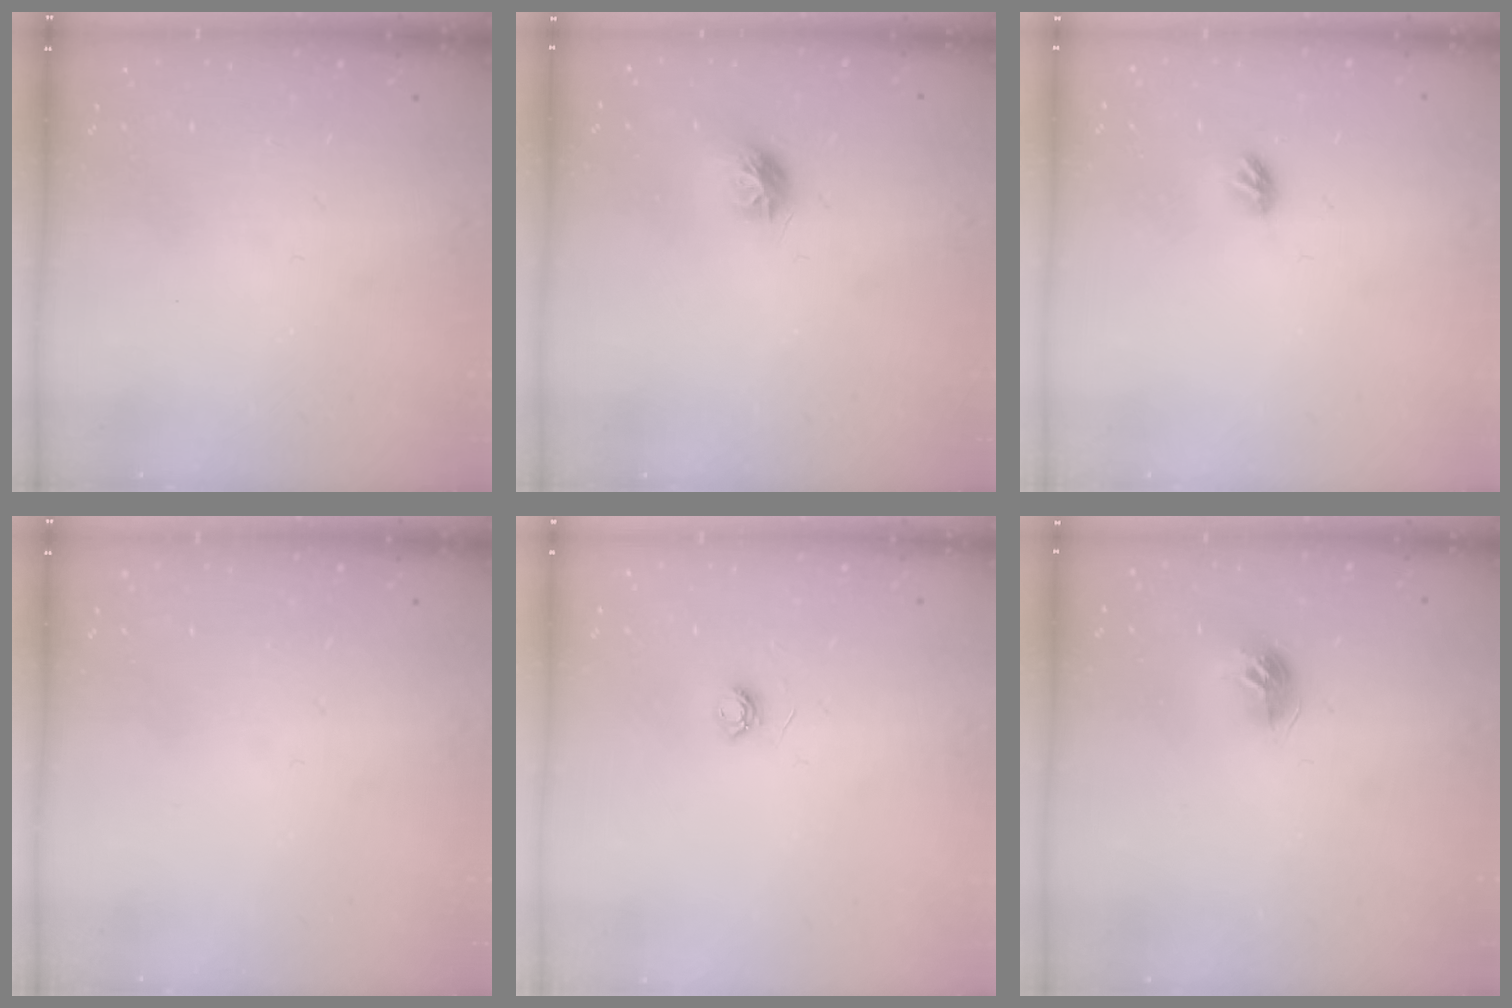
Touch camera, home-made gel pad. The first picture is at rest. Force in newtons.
{"total": 8.1, "press": 8.1, "slide": 0.2}
{"total": 5.8, "press": 5.8, "slide": 0.7}
{"total": 0.0}
{"total": 4.7, "press": 4.6, "slide": 0.6}
{"total": 8.6, "press": 8.6, "slide": 0.0}